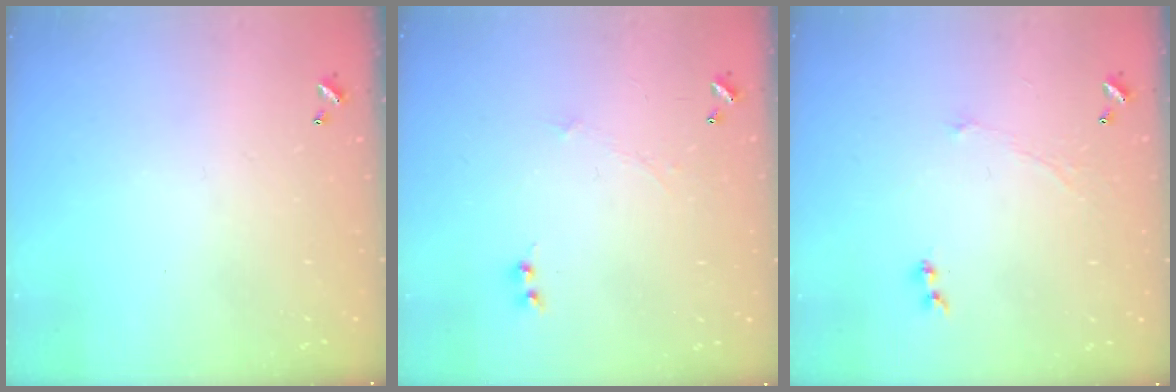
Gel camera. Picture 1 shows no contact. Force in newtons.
{"total": 0.0}
{"total": 1.2, "press": 0.7, "slide": 1.0}